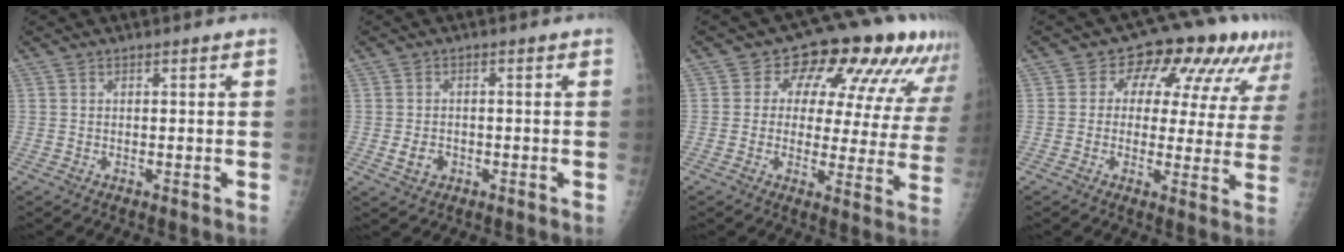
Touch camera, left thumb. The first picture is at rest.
{"total": 2.8, "force": [-1.0, 2.3, 1.3], "torque": [-0.017, 0.002, -0.012]}
{"total": 17.3, "force": [9.3, 9.3, 11.2], "torque": [-0.097, -0.017, 0.104]}
{"total": 14.0, "force": [6.5, 8.6, 9.0], "torque": [-0.068, 0.004, 0.074]}